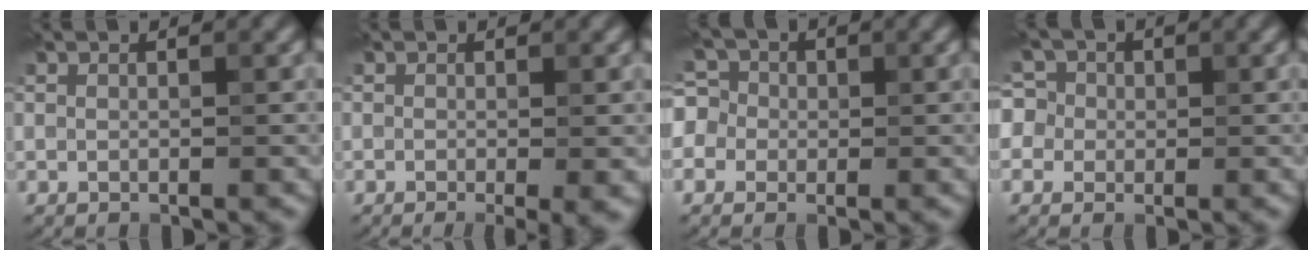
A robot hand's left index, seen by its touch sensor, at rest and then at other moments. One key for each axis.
{"total": 2.8, "fx": -0.7, "fy": 0.8, "fz": 2.6, "tx": -0.031, "ty": -0.012, "tz": -0.006}
{"total": 5.0, "fx": -0.3, "fy": 4.8, "fz": 1.4, "tx": -0.026, "ty": 0.028, "tz": -0.047}
{"total": 5.6, "fx": 0.9, "fy": 5.2, "fz": 1.8, "tx": -0.027, "ty": 0.043, "tz": -0.030}